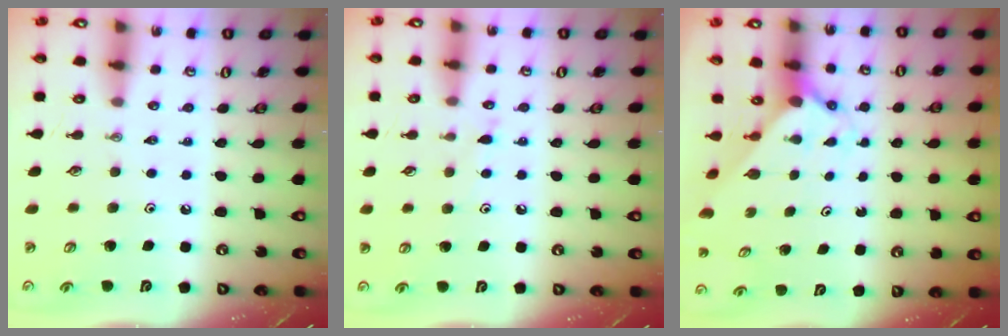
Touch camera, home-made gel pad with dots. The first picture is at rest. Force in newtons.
{"total": 5.9, "press": 5.9, "slide": 0.7}
{"total": 1.7, "press": 1.7, "slide": 0.1}